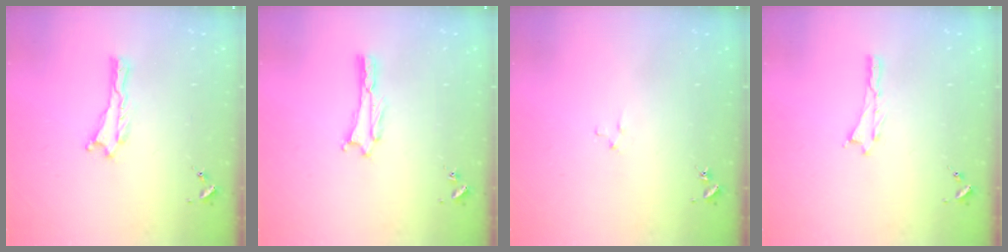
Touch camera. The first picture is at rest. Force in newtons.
{"total": 1.6, "press": 1.6, "slide": 0.2}
{"total": 1.8, "press": 1.8, "slide": 0.1}
{"total": 0.0}